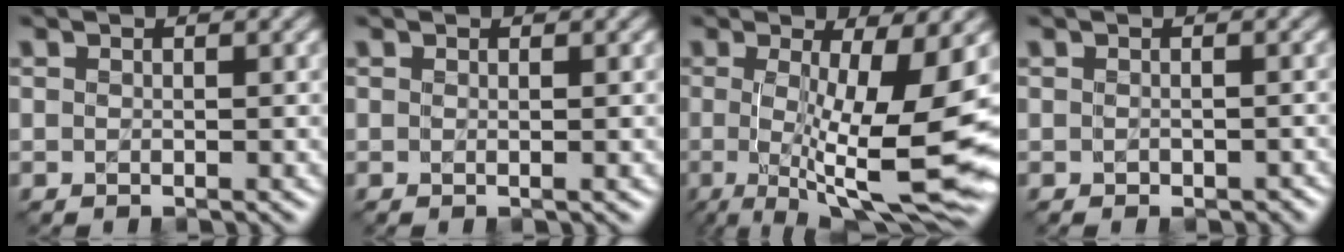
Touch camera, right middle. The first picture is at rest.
{"total": 0.5, "force": [0.0, 0.1, 0.5], "torque": [-0.006, 0.004, -0.004]}
{"total": 11.6, "force": [-1.0, 2.7, 11.2], "torque": [-0.161, -0.017, -0.017]}
{"total": 0.8, "force": [-0.5, 0.5, 0.4], "torque": [-0.010, -0.002, -0.008]}